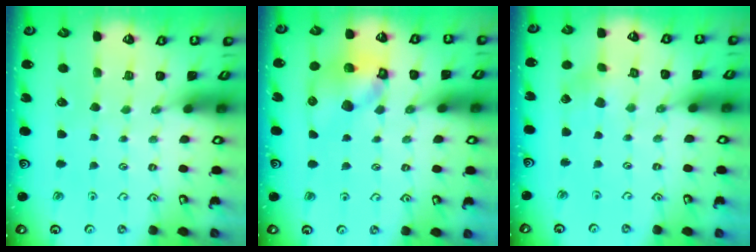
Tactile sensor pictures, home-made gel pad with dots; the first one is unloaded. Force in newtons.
{"total": 9.9, "press": 9.8, "slide": 1.6}
{"total": 2.7, "press": 2.7, "slide": 0.4}